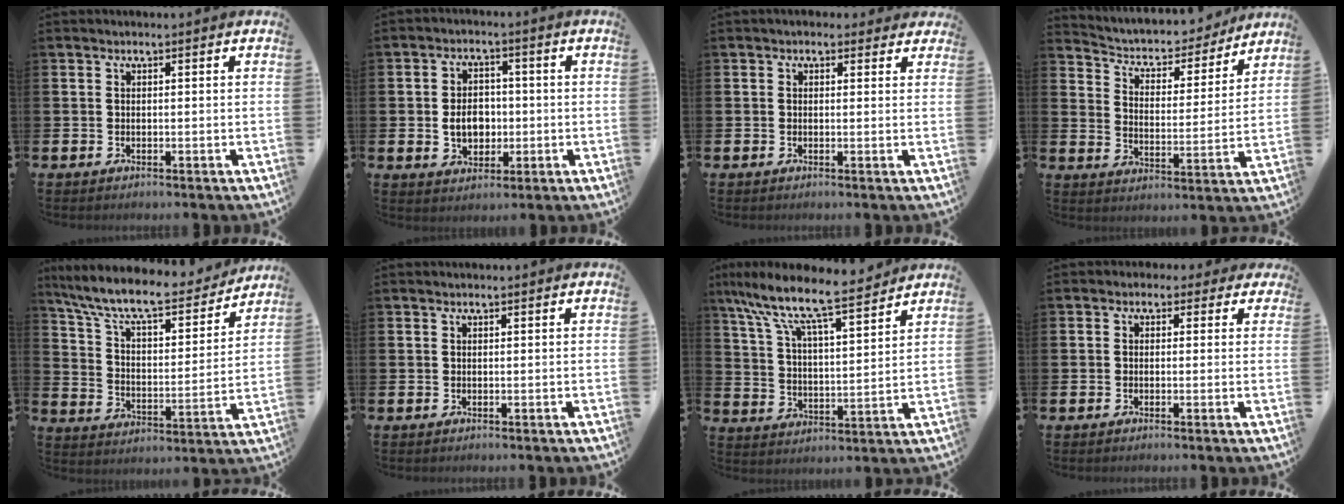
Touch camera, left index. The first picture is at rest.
{"total": 5.0, "force": [-0.5, 3.9, 3.1], "torque": [-0.037, 0.001, -0.019]}
{"total": 1.4, "force": [1.1, 0.9, 0.2], "torque": [0.008, 0.002, 0.016]}
{"total": 5.2, "force": [4.8, 1.7, 0.9], "torque": [-0.048, -0.041, 0.077]}
{"total": 10.0, "force": [8.9, 2.1, 4.0], "torque": [-0.109, -0.061, 0.150]}
{"total": 0.0}
{"total": 9.7, "force": [8.6, 1.4, 4.3], "torque": [-0.115, -0.062, 0.143]}
{"total": 1.2, "force": [0.1, 1.1, 0.2], "torque": [-0.001, 0.006, -0.003]}